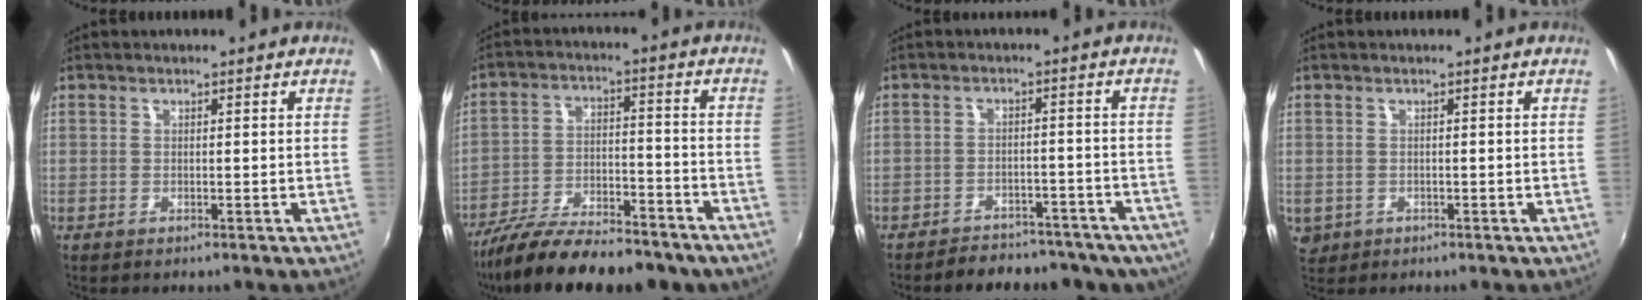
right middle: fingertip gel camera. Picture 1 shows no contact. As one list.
[{"total": 20.0, "force": [-16.2, 5.7, 10.3], "torque": [-0.191, -0.032, -0.247]}, {"total": 15.5, "force": [-12.7, 6.7, 5.9], "torque": [-0.113, 0.011, -0.142]}, {"total": 3.1, "force": [-0.5, 2.7, 1.3], "torque": [-0.028, -0.005, -0.004]}]